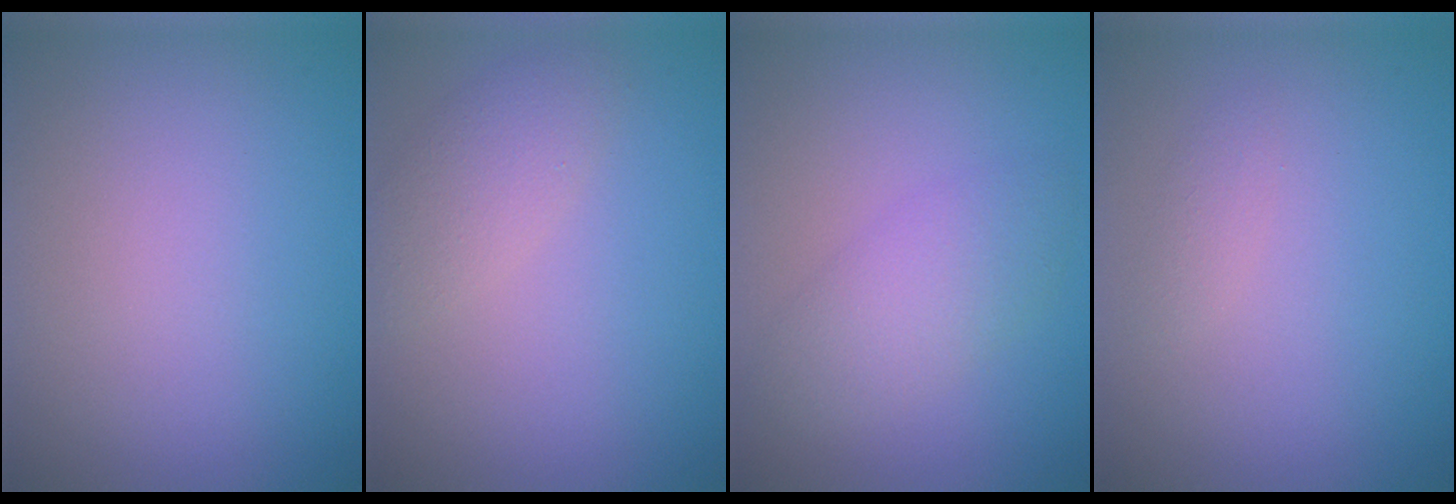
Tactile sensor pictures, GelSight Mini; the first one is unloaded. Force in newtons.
{"total": 2.4, "press": 2.4, "slide": 0.2}
{"total": 3.4, "press": 3.4, "slide": 0.0}
{"total": 0.8, "press": 0.8, "slide": 0.0}